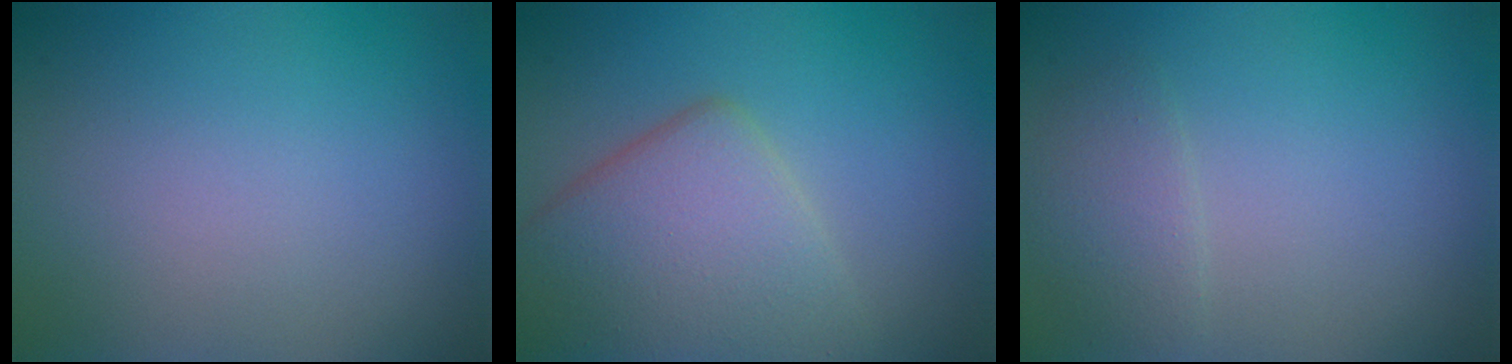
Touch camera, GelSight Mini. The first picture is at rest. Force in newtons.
{"total": 6.6, "press": 6.6, "slide": 0.3}
{"total": 1.9, "press": 1.9, "slide": 0.1}